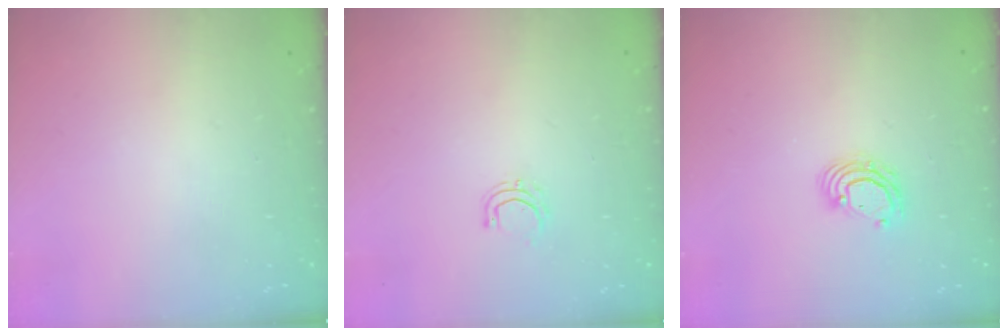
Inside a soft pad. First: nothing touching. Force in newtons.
{"total": 4.8, "press": 4.7, "slide": 0.7}
{"total": 5.1, "press": 5.1, "slide": 0.2}